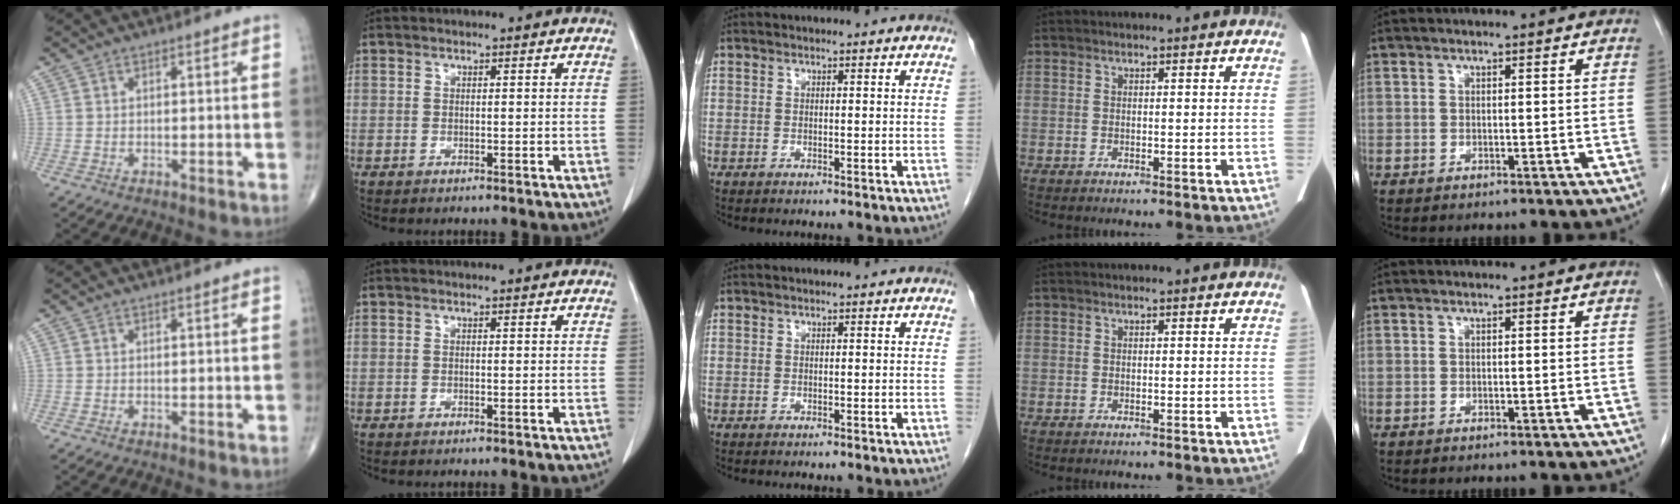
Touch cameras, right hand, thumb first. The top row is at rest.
{}